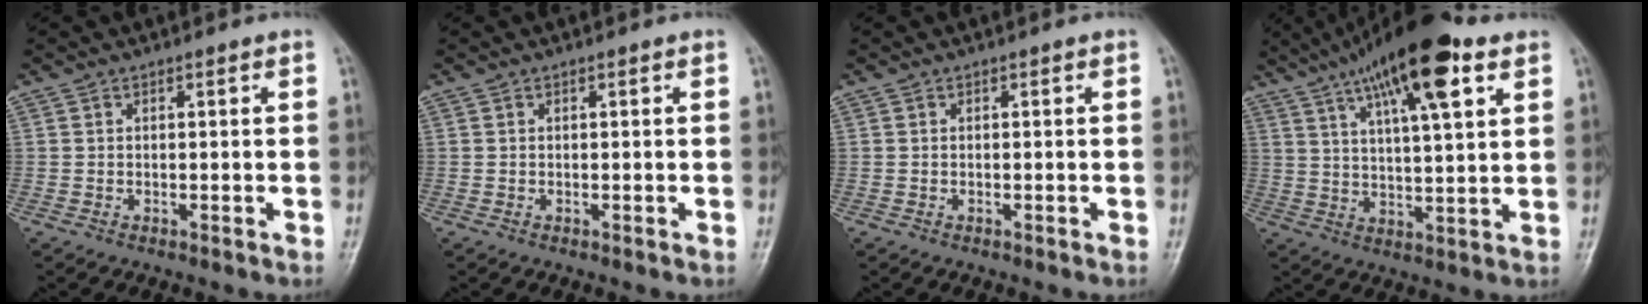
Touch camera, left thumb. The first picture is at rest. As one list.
[{"total": 0.0}, {"total": 0.0}, {"total": 17.7, "force": [9.8, 4.8, 13.9], "torque": [-0.217, -0.016, 0.161]}]